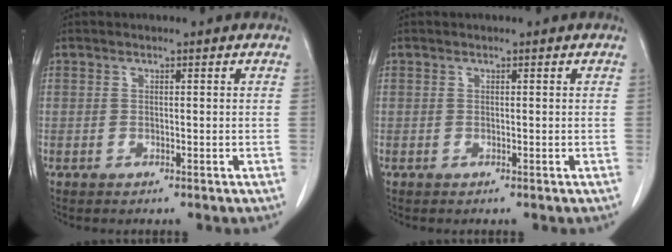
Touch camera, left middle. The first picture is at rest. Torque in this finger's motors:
{"motor_torque": [-0.02, 0.02, 0.02, 0.00]}